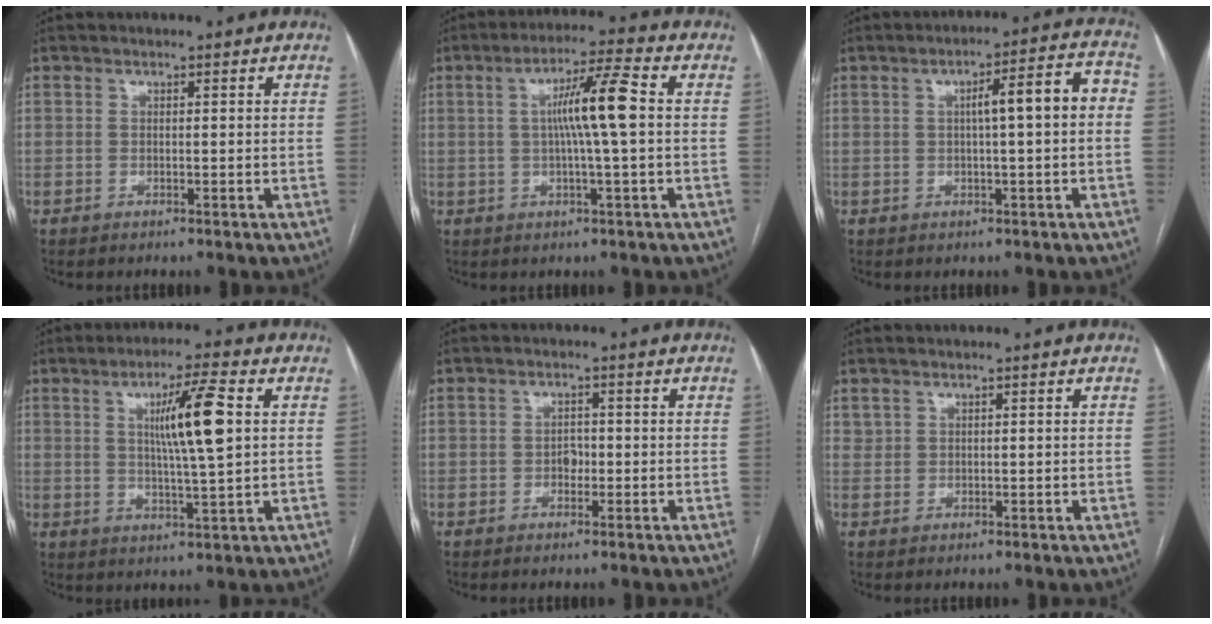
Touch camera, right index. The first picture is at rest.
{"total": 8.6, "force": [0.7, -0.3, 8.6], "torque": [-0.151, 0.011, 0.010]}
{"total": 7.8, "force": [0.4, 1.0, 7.8], "torque": [-0.108, 0.030, 0.003]}
{"total": 9.5, "force": [2.2, -0.1, 9.2], "torque": [-0.157, -0.002, 0.037]}
{"total": 1.7, "force": [-0.4, 1.3, 1.1], "torque": [-0.013, 0.008, -0.004]}
{"total": 1.1, "force": [0.9, 0.7, 0.0], "torque": [0.007, 0.005, 0.017]}